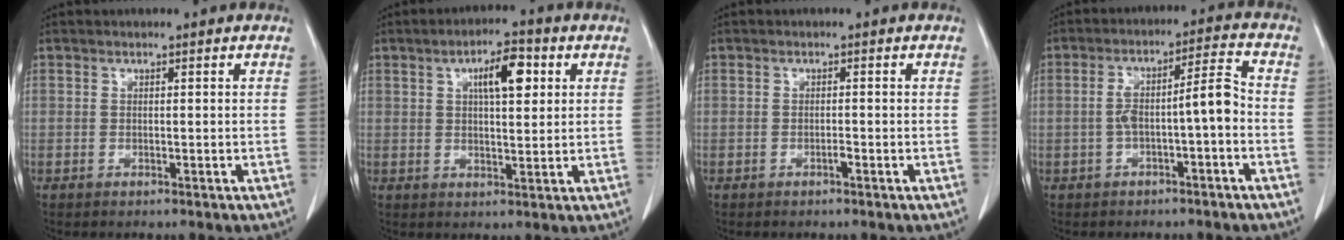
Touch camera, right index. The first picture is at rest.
{"total": 6.9, "force": [2.5, 2.2, 6.0], "torque": [-0.099, 0.011, 0.039]}
{"total": 0.6, "force": [-0.4, 0.1, 0.5], "torque": [-0.009, 0.001, -0.007]}
{"total": 7.2, "force": [-1.6, 0.9, 6.9], "torque": [-0.122, 0.033, -0.024]}